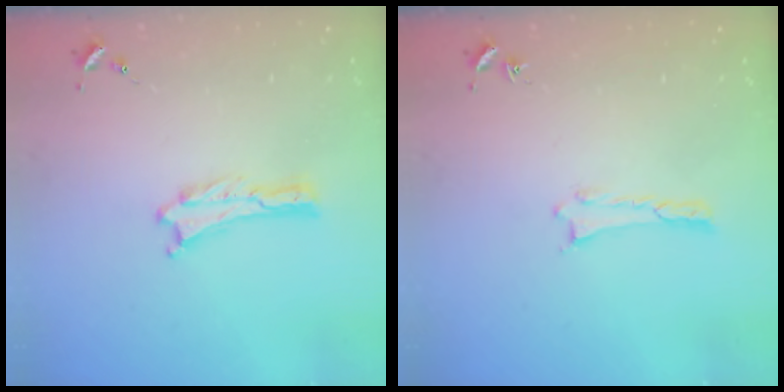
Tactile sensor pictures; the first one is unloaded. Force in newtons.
{"total": 0.0}